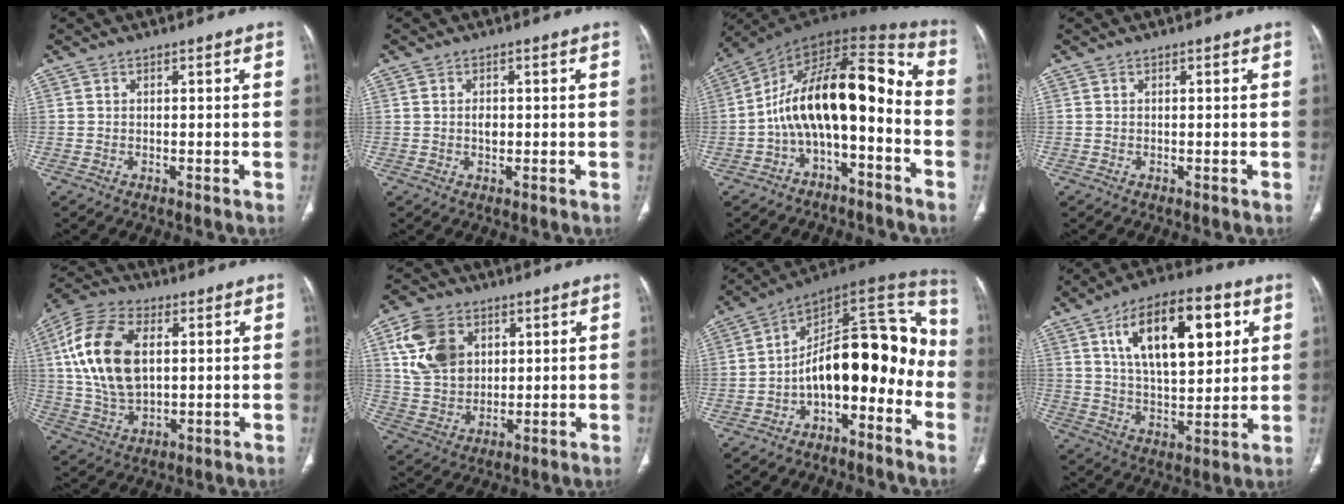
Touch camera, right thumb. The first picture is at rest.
{"total": 1.6, "force": [0.1, 1.1, 1.2], "torque": [-0.017, 0.002, 0.002]}
{"total": 17.0, "force": [-4.0, 8.0, 14.4], "torque": [-0.221, 0.104, -0.070]}
{"total": 0.0}
{"total": 17.5, "force": [3.4, 10.3, 13.8], "torque": [-0.269, 0.005, 0.064]}
{"total": 12.8, "force": [4.4, 9.6, 7.2], "torque": [-0.113, -0.007, 0.090]}
{"total": 18.5, "force": [-5.5, 9.6, 14.8], "torque": [-0.178, 0.115, -0.090]}
{"total": 20.4, "force": [7.5, 9.4, 16.5], "torque": [-0.231, -0.016, 0.125]}